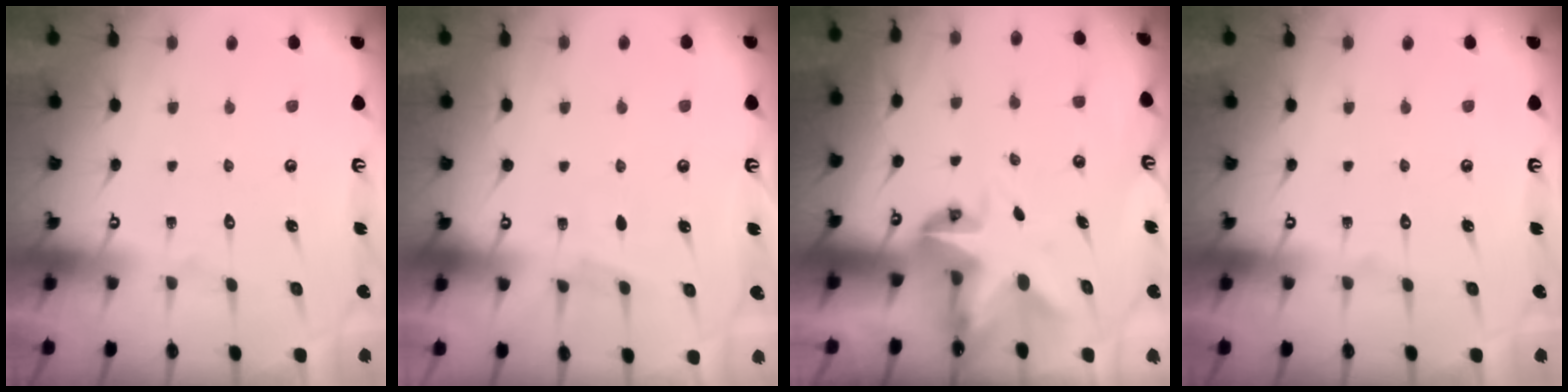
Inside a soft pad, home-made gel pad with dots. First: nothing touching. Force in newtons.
{"total": 3.8, "press": 3.7, "slide": 0.4}
{"total": 5.6, "press": 5.6, "slide": 0.5}
{"total": 0.0}